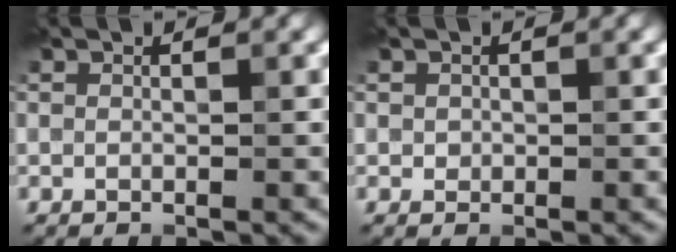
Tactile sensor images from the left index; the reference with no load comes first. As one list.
[{"total": 0.6, "force": [0.2, 0.6, 0.1], "torque": [0.002, 0.001, 0.000]}]